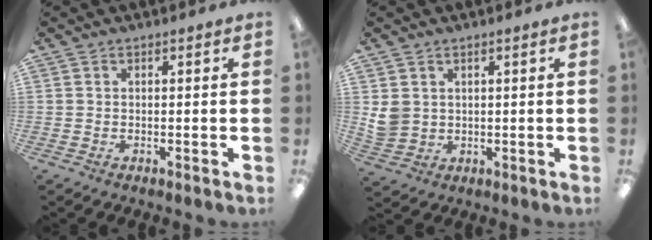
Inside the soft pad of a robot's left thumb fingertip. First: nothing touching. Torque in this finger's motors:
{"motor_torque": [0.71, 0.91, 0.57, -0.69, 0.03]}